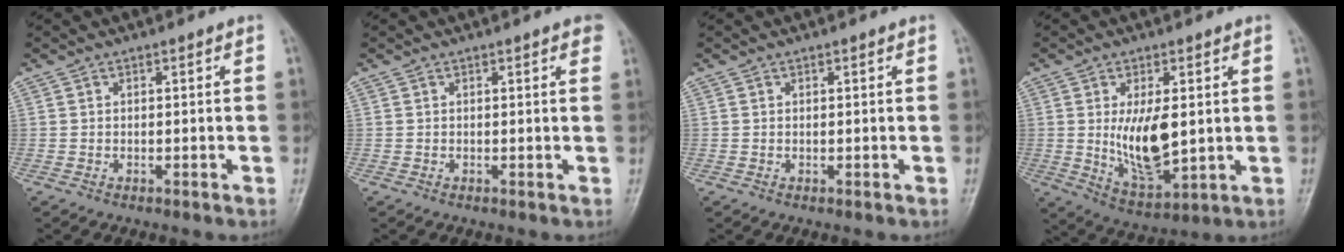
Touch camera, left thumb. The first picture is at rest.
{"total": 2.2, "force": [1.3, 0.6, 1.6], "torque": [-0.014, 0.001, 0.011]}
{"total": 0.0}
{"total": 11.0, "force": [0.7, 5.2, 9.7], "torque": [-0.154, -0.025, 0.029]}